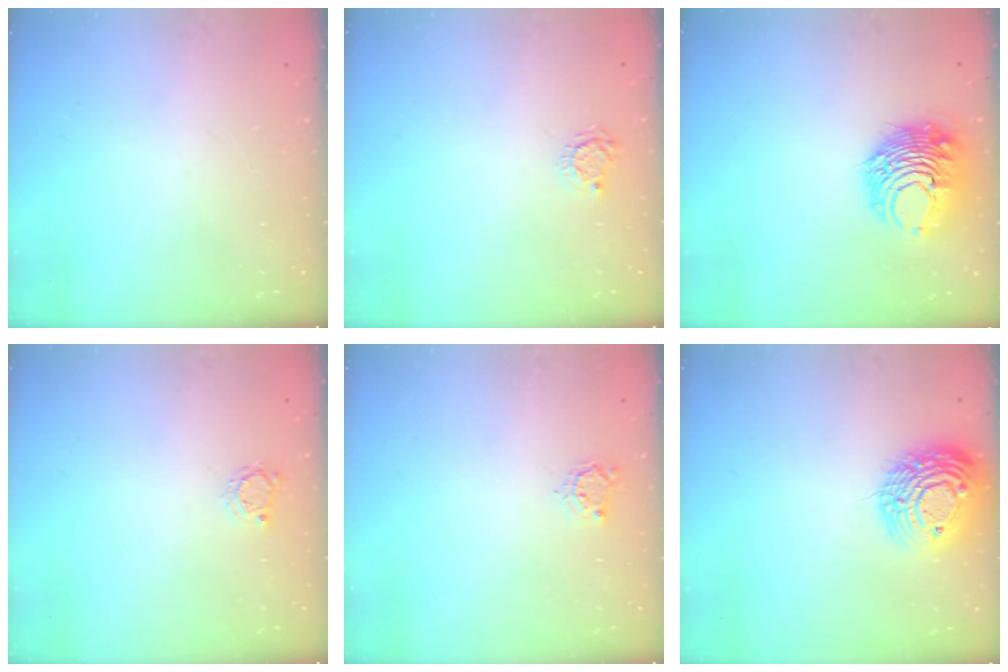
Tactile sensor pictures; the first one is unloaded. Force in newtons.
{"total": 3.4, "press": 3.4, "slide": 0.4}
{"total": 11.2, "press": 11.2, "slide": 0.7}
{"total": 2.8, "press": 2.7, "slide": 0.4}
{"total": 3.8, "press": 3.8, "slide": 0.4}
{"total": 16.9, "press": 16.8, "slide": 1.5}